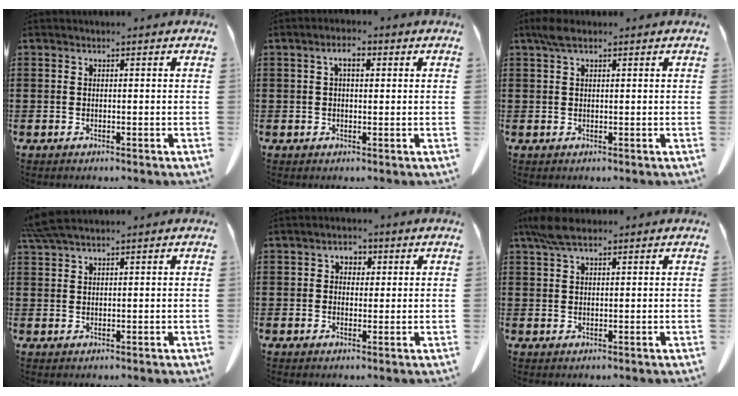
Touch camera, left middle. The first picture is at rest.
{"total": 3.0, "force": [0.8, 1.3, 2.6], "torque": [-0.055, 0.008, 0.013]}
{"total": 2.3, "force": [1.4, 0.9, 1.6], "torque": [-0.037, 0.003, 0.026]}
{"total": 3.8, "force": [3.1, 0.5, 2.1], "torque": [-0.050, 0.000, 0.060]}
{"total": 2.2, "force": [0.5, 1.8, 1.2], "torque": [-0.023, 0.005, 0.006]}
{"total": 4.3, "force": [2.9, 1.4, 2.9], "torque": [-0.065, 0.004, 0.055]}